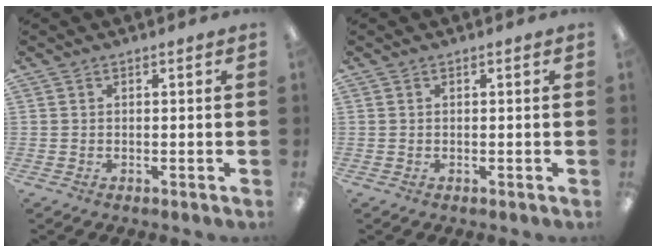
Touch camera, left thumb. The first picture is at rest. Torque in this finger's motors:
{"motor_torque": [0.00, 0.00, 0.00, 0.00, 0.00]}